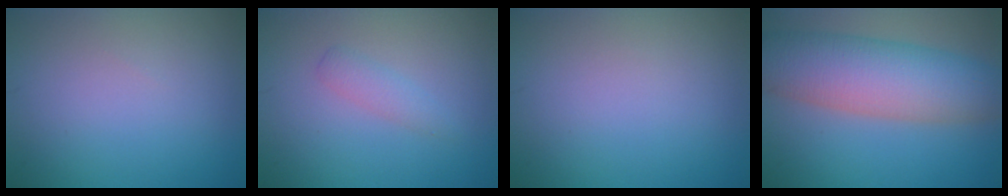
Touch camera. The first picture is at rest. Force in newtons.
{"total": 1.5, "press": 1.5, "slide": 0.1}
{"total": 0.0}
{"total": 9.1, "press": 9.1, "slide": 0.2}